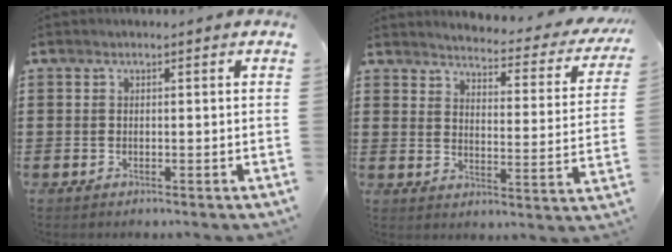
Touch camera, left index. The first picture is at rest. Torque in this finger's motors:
{"motor_torque": [2.14, 0.00, 0.56, 0.06]}